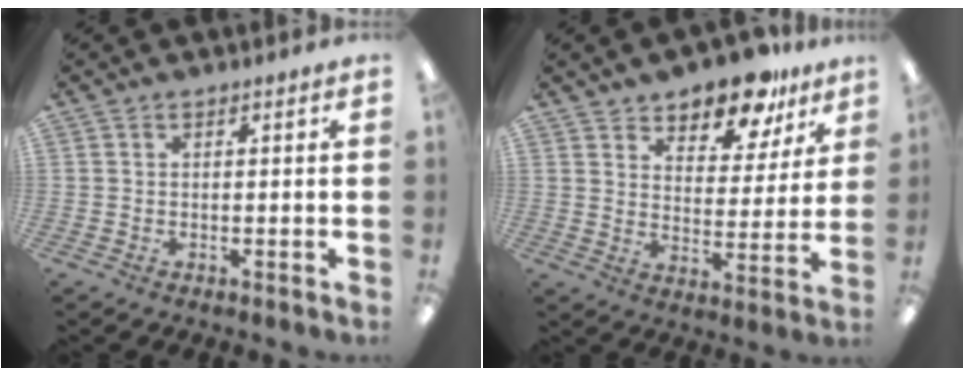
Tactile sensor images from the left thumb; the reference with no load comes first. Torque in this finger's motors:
{"motor_torque": [0.31, 0.29, -0.06, 0.15, 0.09]}